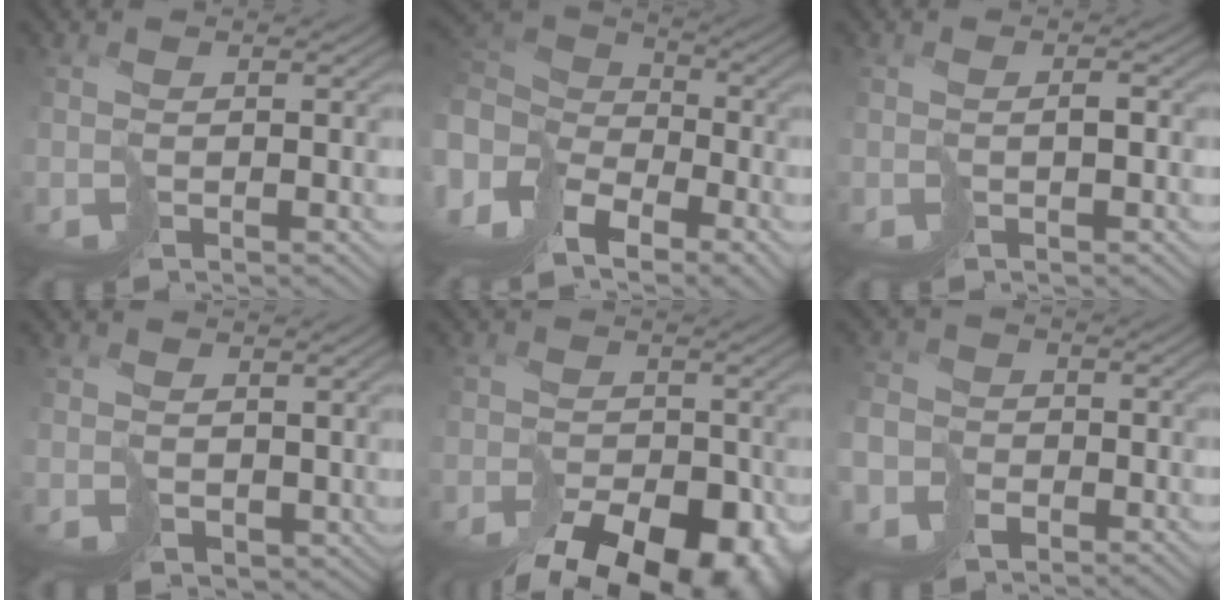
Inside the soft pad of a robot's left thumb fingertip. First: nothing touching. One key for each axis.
{"total": 11.2, "fx": -3.3, "fy": 7.5, "fz": 7.7, "tx": -0.225, "ty": -0.018, "tz": -0.047}
{"total": 0.9, "fx": 0.0, "fy": 0.1, "fz": 0.9, "tx": -0.018, "ty": 0.004, "tz": 0.003}
{"total": 2.8, "fx": 1.9, "fy": 1.7, "fz": 1.1, "tx": -0.037, "ty": -0.008, "tz": 0.040}
{"total": 13.1, "fx": -9.2, "fy": 7.3, "fz": 5.9, "tx": -0.067, "ty": -0.044, "tz": -0.095}
{"total": 5.6, "fx": -3.2, "fy": 4.3, "fz": 1.7, "tx": -0.045, "ty": -0.020, "tz": -0.075}